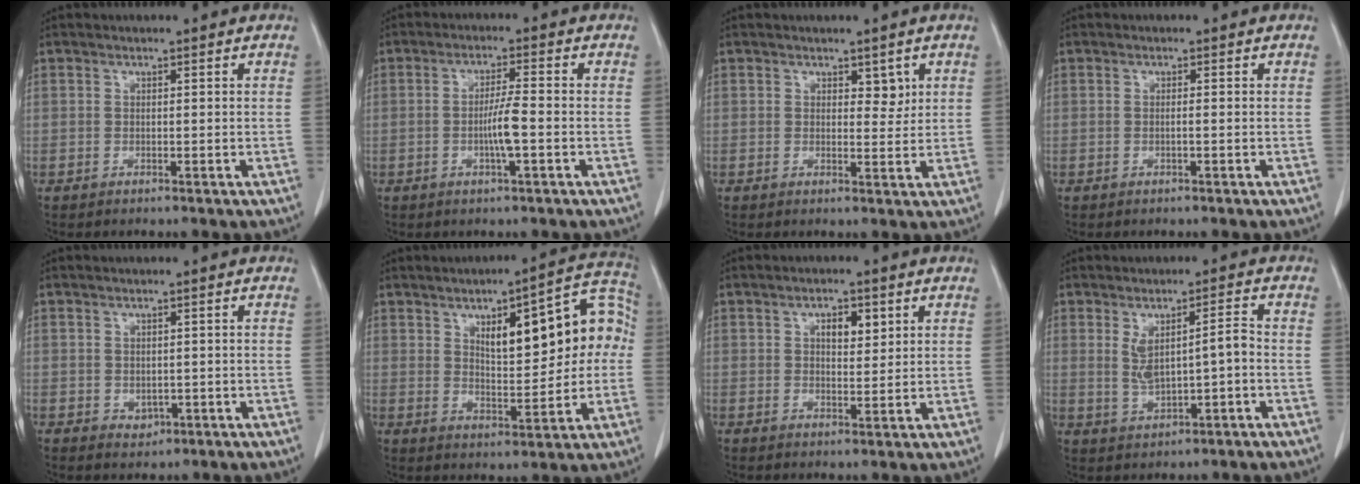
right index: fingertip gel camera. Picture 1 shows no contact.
{"total": 4.6, "force": [-1.1, 0.0, 4.4], "torque": [-0.086, -0.003, -0.022]}
{"total": 2.3, "force": [1.2, 1.4, 1.4], "torque": [-0.011, -0.006, 0.019]}
{"total": 0.6, "force": [-0.2, -0.1, 0.6], "torque": [-0.010, 0.001, -0.003]}
{"total": 1.7, "force": [-0.4, 1.4, 0.8], "torque": [-0.010, 0.001, 0.004]}
{"total": 15.2, "force": [2.8, 5.4, 13.9], "torque": [-0.178, 0.041, 0.044]}
{"total": 3.8, "force": [1.5, 1.8, 2.9], "torque": [-0.045, 0.001, 0.024]}
{"total": 5.6, "force": [0.0, 1.3, 5.4], "torque": [-0.098, 0.011, 0.010]}